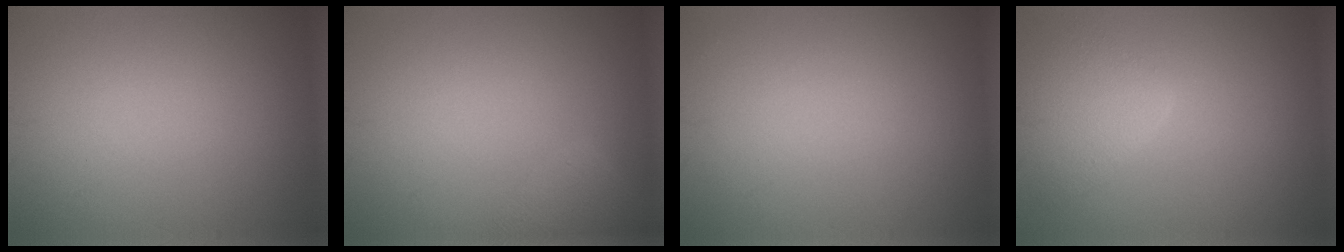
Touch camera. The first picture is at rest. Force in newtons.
{"total": 2.5, "press": 2.5, "slide": 0.2}
{"total": 0.0}
{"total": 3.3, "press": 3.3, "slide": 0.1}